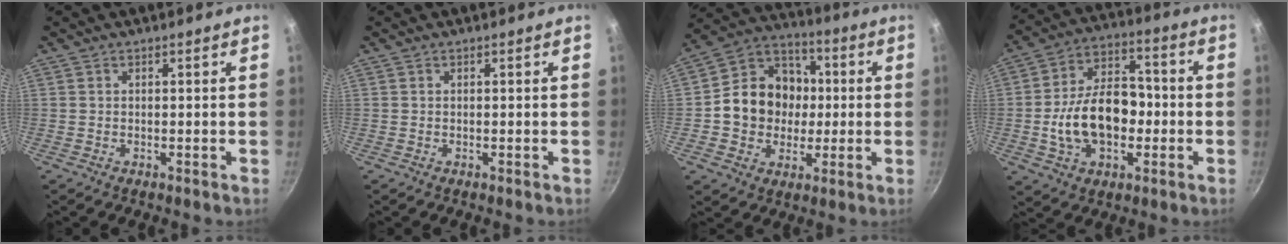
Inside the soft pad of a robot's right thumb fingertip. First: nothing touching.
{"total": 0.0}
{"total": 15.3, "force": [-0.3, 13.3, 7.6], "torque": [-0.092, 0.028, -0.015]}
{"total": 16.6, "force": [-2.5, 10.8, 12.4], "torque": [-0.176, 0.041, -0.047]}